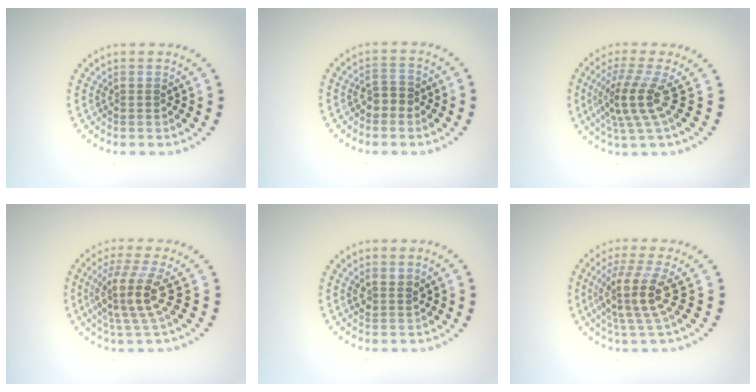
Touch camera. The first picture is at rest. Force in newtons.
{"total": 1.8, "press": 1.7, "slide": 0.6}
{"total": 3.9, "press": 2.7, "slide": 2.8}
{"total": 4.1, "press": 3.1, "slide": 2.7}
{"total": 1.5, "press": 1.2, "slide": 0.9}
{"total": 4.1, "press": 3.0, "slide": 2.8}